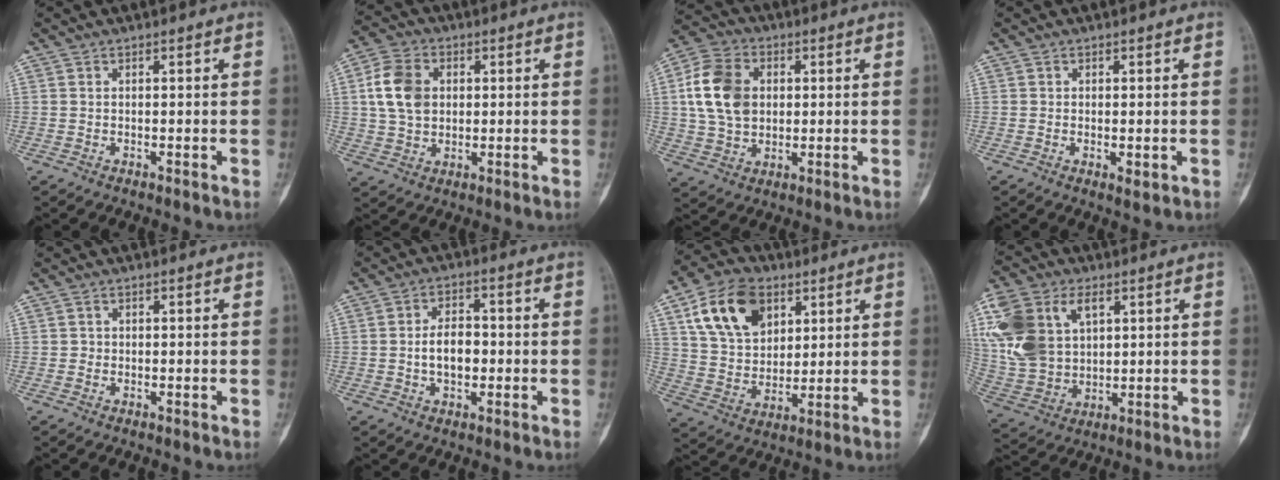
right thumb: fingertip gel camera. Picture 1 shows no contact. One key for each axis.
{"total": 9.7, "fx": 1.6, "fy": 7.3, "fz": 6.2, "tx": -0.102, "ty": 0.007, "tz": 0.027}
{"total": 13.1, "fx": 1.9, "fy": 9.8, "fz": 8.5, "tx": -0.142, "ty": 0.009, "tz": 0.032}
{"total": 2.1, "fx": -0.5, "fy": 0.9, "fz": 1.8, "tx": -0.029, "ty": -0.006, "tz": -0.003}
{"total": 0.7, "fx": -0.1, "fy": 0.7, "fz": 0.1, "tx": 0.001, "ty": 0.003, "tz": -0.002}
{"total": 6.4, "fx": -0.8, "fy": 4.1, "fz": 4.9, "tx": -0.068, "ty": 0.016, "tz": -0.016}
{"total": 15.6, "fx": 6.9, "fy": 10.5, "fz": 9.3, "tx": -0.141, "ty": -0.017, "tz": 0.130}
{"total": 18.3, "fx": 5.8, "fy": 12.5, "fz": 12.1, "tx": -0.256, "ty": 0.002, "tz": 0.116}